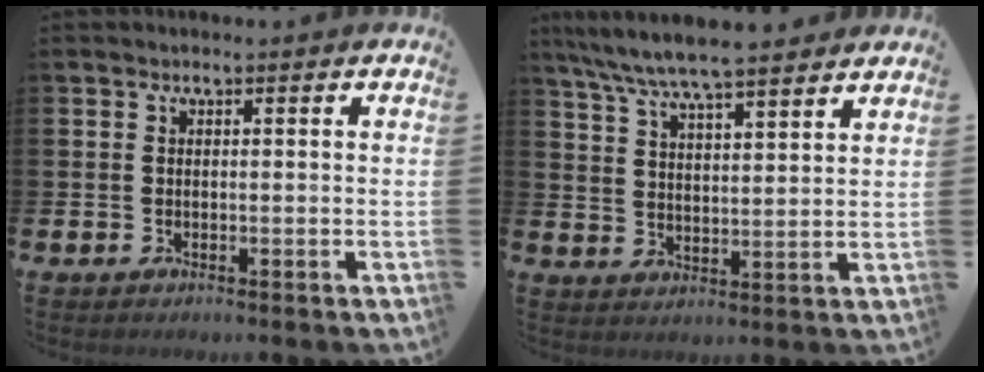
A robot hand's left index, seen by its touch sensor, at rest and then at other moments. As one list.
[{"total": 7.7, "force": [7.2, 0.5, 2.5], "torque": [-0.075, -0.032, 0.130]}]